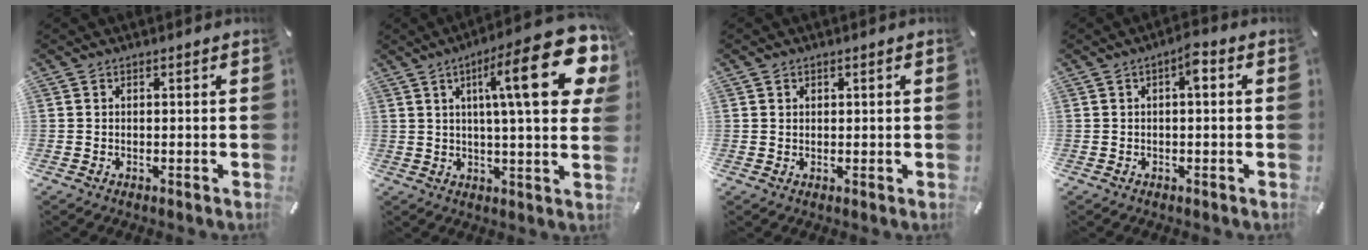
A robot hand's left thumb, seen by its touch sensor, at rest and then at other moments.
{"total": 23.5, "force": [8.0, 5.3, 21.5], "torque": [-0.317, -0.034, 0.108]}
{"total": 1.2, "force": [0.4, 1.1, 0.0], "torque": [-0.001, 0.005, 0.006]}
{"total": 3.4, "force": [0.4, 1.2, 3.1], "torque": [-0.049, 0.007, -0.001]}